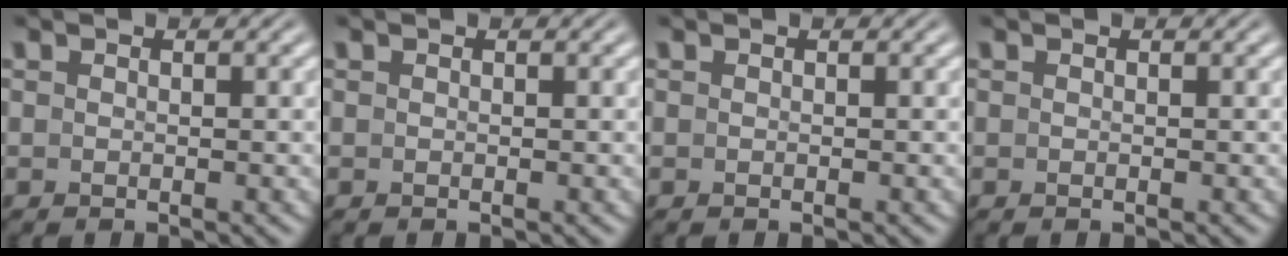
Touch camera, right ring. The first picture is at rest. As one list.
[{"total": 0.0}, {"total": 0.0}, {"total": 0.0}]